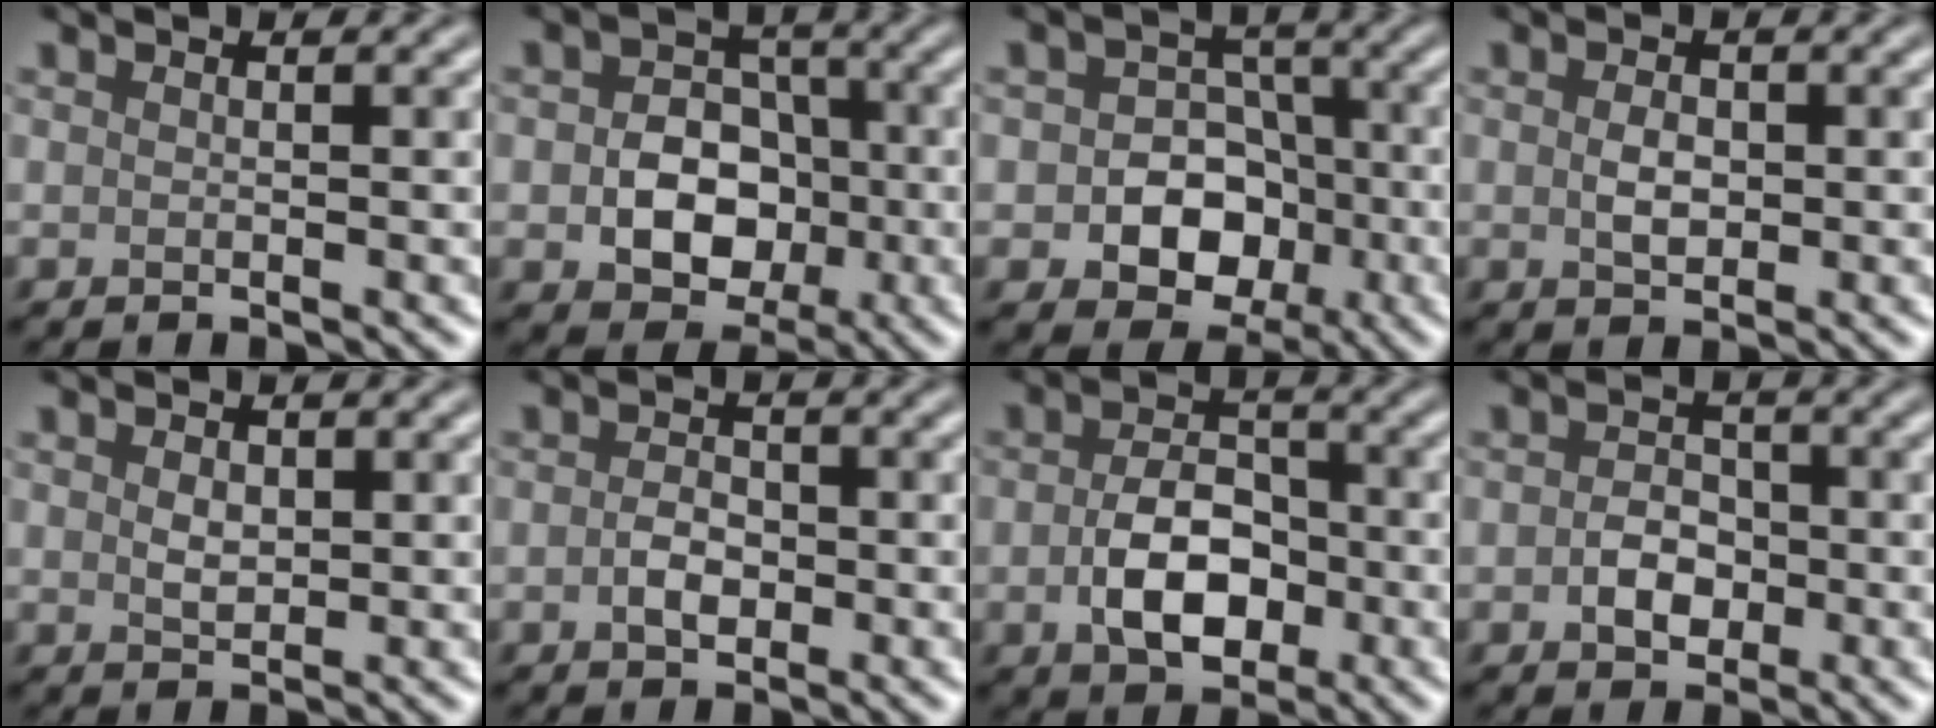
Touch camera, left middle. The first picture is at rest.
{"total": 6.6, "force": [-1.1, 5.2, 4.0], "torque": [-0.045, -0.007, -0.029]}
{"total": 6.8, "force": [-1.7, 5.6, 3.6], "torque": [-0.025, -0.005, -0.044]}
{"total": 2.1, "force": [0.0, 1.4, 1.6], "torque": [-0.032, -0.001, 0.001]}
{"total": 1.5, "force": [0.4, 1.0, 1.0], "torque": [-0.020, -0.002, 0.010]}
{"total": 2.2, "force": [-0.6, 1.5, 1.6], "torque": [-0.031, 0.001, -0.013]}
{"total": 5.8, "force": [-1.4, 3.8, 4.1], "torque": [-0.076, -0.004, -0.027]}
{"total": 2.9, "force": [-0.7, 2.2, 1.7], "torque": [-0.027, -0.001, -0.018]}